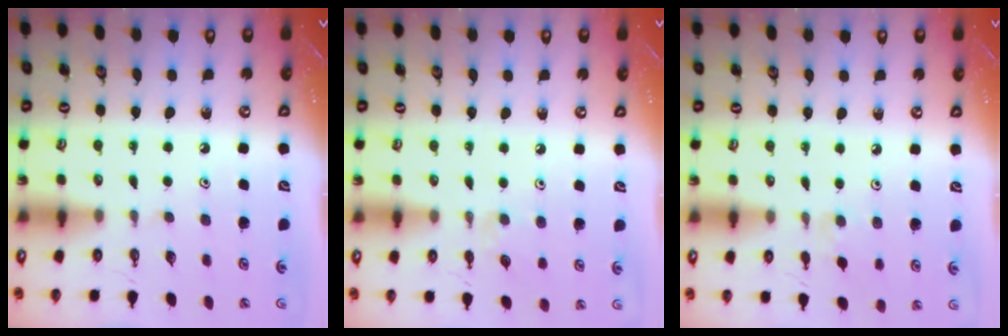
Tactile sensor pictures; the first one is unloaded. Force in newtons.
{"total": 2.6, "press": 2.5, "slide": 0.4}
{"total": 3.3, "press": 3.2, "slide": 0.6}